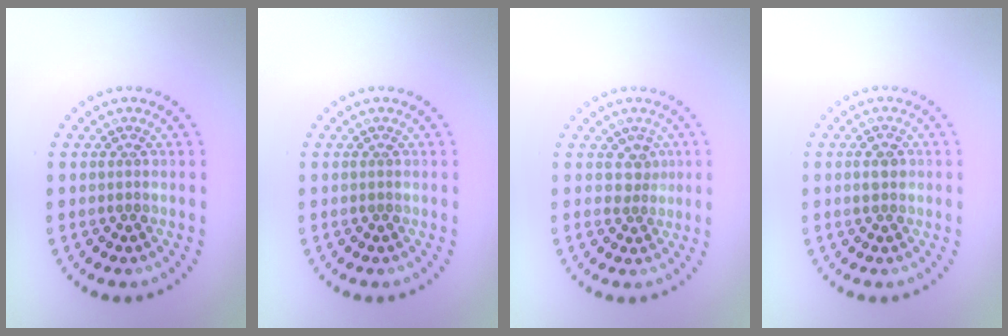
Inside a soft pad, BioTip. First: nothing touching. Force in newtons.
{"total": 0.0}
{"total": 1.8, "press": 1.2, "slide": 1.3}
{"total": 1.9, "press": 1.9, "slide": 0.1}